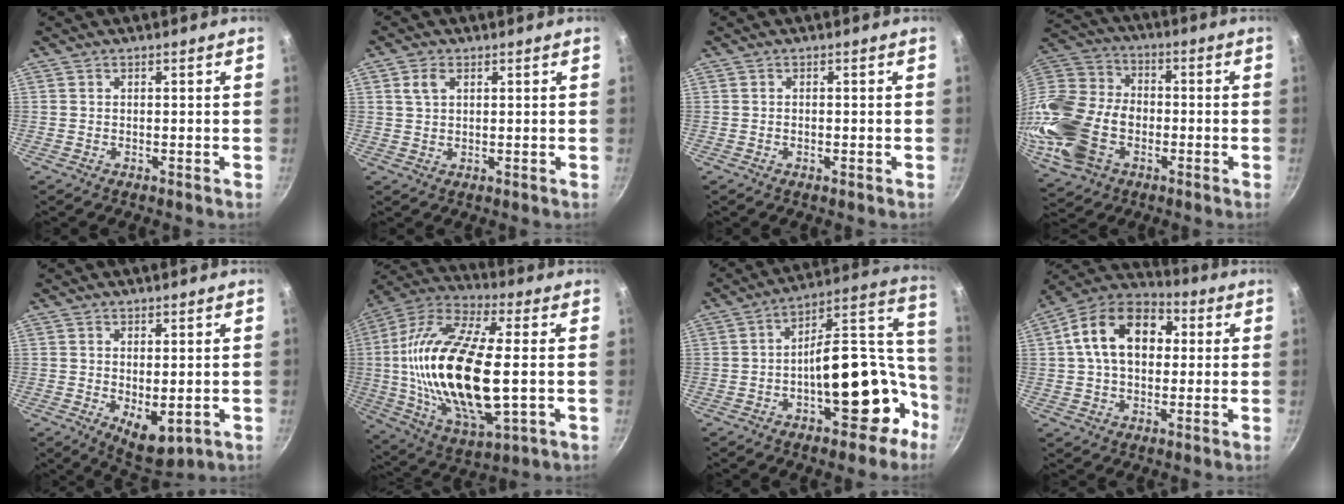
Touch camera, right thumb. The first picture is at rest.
{"total": 3.3, "force": [1.3, 2.1, 2.1], "torque": [-0.033, 0.000, 0.025]}
{"total": 0.8, "force": [-0.2, 0.4, 0.6], "torque": [-0.011, 0.002, -0.005]}
{"total": 21.9, "force": [-5.7, 15.5, 14.3], "torque": [-0.305, 0.030, -0.111]}
{"total": 6.7, "force": [-0.6, 3.3, 5.8], "torque": [-0.072, -0.017, 0.004]}
{"total": 27.2, "force": [-0.3, 11.1, 24.8], "torque": [-0.496, 0.008, -0.013]}
{"total": 22.8, "force": [-6.8, 12.2, 18.0], "torque": [-0.178, 0.093, -0.091]}
{"total": 16.5, "force": [3.0, 11.3, 11.6], "torque": [-0.164, 0.027, 0.030]}